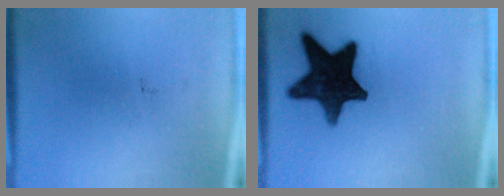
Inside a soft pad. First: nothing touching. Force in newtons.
{"total": 15.3}